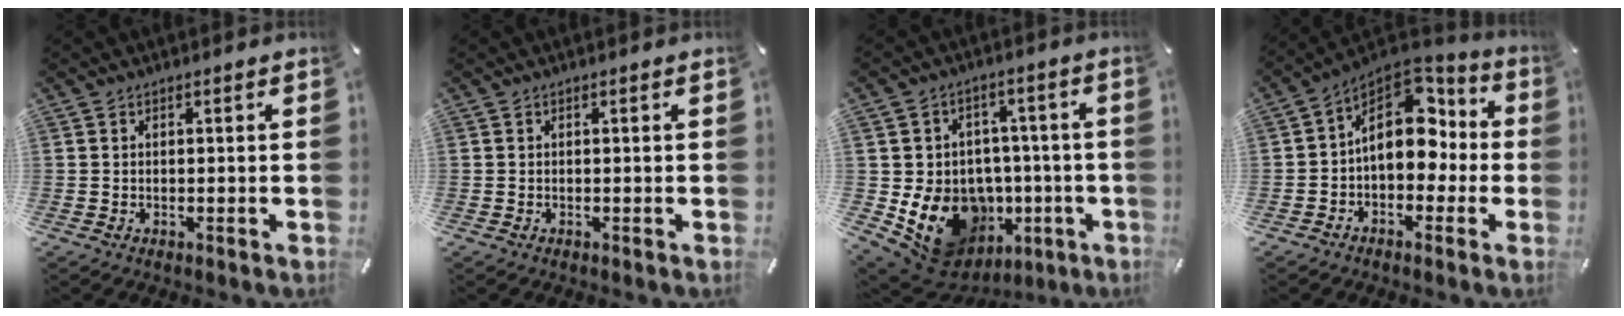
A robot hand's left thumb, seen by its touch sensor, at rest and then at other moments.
{"total": 0.0}
{"total": 15.8, "force": [-4.2, 13.1, 7.6], "torque": [-0.131, 0.006, -0.050]}
{"total": 15.5, "force": [2.4, 10.9, 10.6], "torque": [-0.154, -0.017, 0.039]}